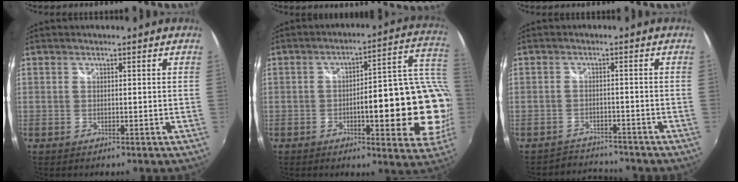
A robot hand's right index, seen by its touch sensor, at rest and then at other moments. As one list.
[{"total": 20.1, "force": [-4.5, 5.6, 18.8], "torque": [-0.240, 0.013, -0.056]}, {"total": 4.5, "force": [-4.4, 0.9, -0.4], "torque": [-0.006, 0.006, -0.075]}]